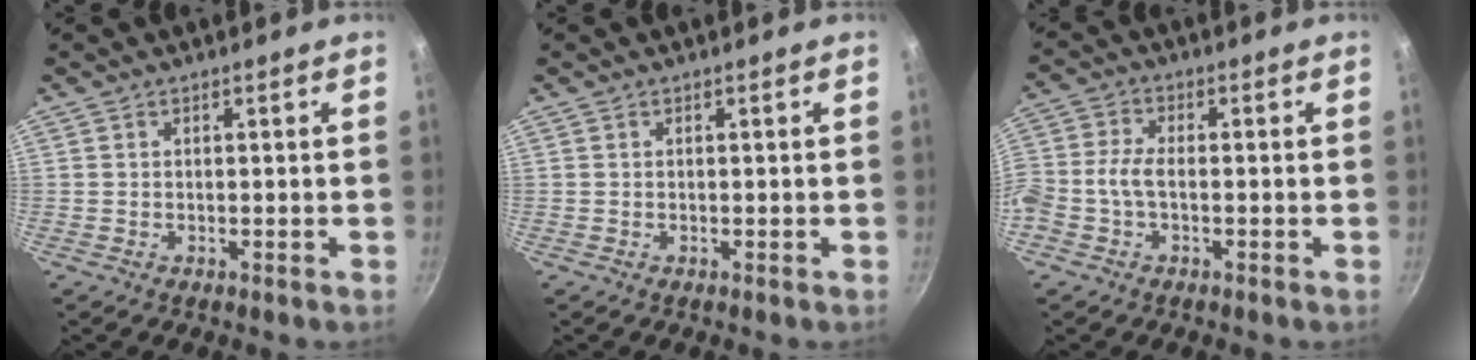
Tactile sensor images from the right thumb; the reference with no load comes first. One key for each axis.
{"total": 0.0}
{"total": 6.3, "fx": -1.6, "fy": 3.9, "fz": 4.7, "tx": -0.107, "ty": 0.026, "tz": -0.046}